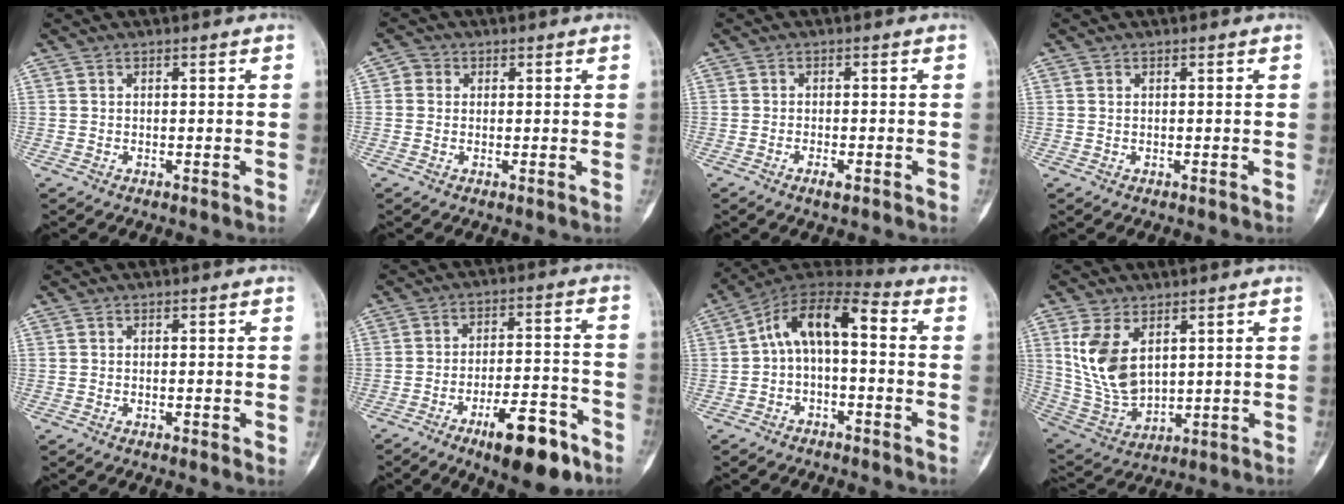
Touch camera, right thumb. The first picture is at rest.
{"total": 2.1, "force": [0.3, 2.0, 0.6], "torque": [0.002, 0.004, 0.001]}
{"total": 2.0, "force": [-1.1, 0.7, 1.5], "torque": [-0.028, 0.002, -0.018]}
{"total": 0.0}
{"total": 1.0, "force": [-0.2, 0.4, 0.9], "torque": [-0.013, 0.000, -0.002]}
{"total": 14.1, "force": [-8.4, 4.9, 10.2], "torque": [-0.139, 0.061, -0.125]}
{"total": 11.0, "force": [-0.1, 5.5, 9.5], "torque": [-0.155, 0.056, -0.014]}
{"total": 12.3, "force": [3.9, 7.3, 9.0], "torque": [-0.167, -0.020, 0.098]}